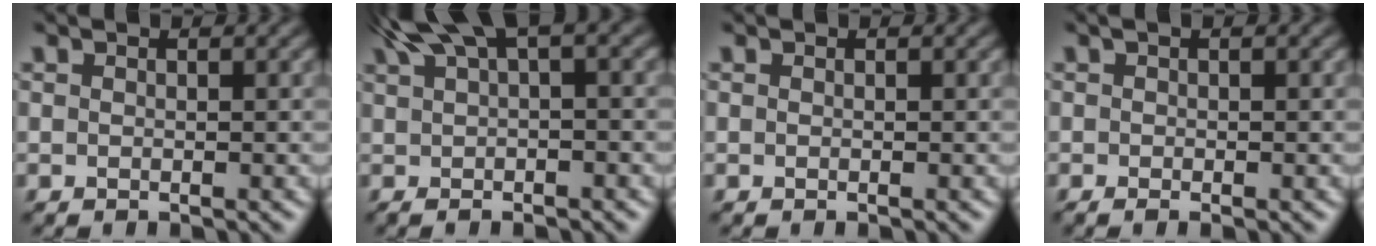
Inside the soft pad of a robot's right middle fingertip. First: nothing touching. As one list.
[{"total": 6.6, "force": [2.5, 1.8, 5.9], "torque": [-0.100, 0.017, 0.045]}, {"total": 0.0}, {"total": 2.0, "force": [-0.2, 0.5, 1.9], "torque": [-0.033, -0.004, -0.004]}]